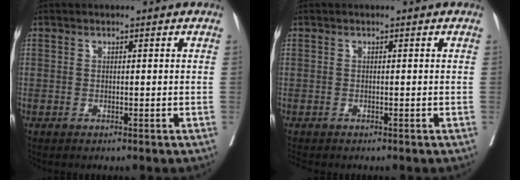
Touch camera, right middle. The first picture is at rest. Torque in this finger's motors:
{"motor_torque": [0.31, -0.32, 0.00, 0.01]}